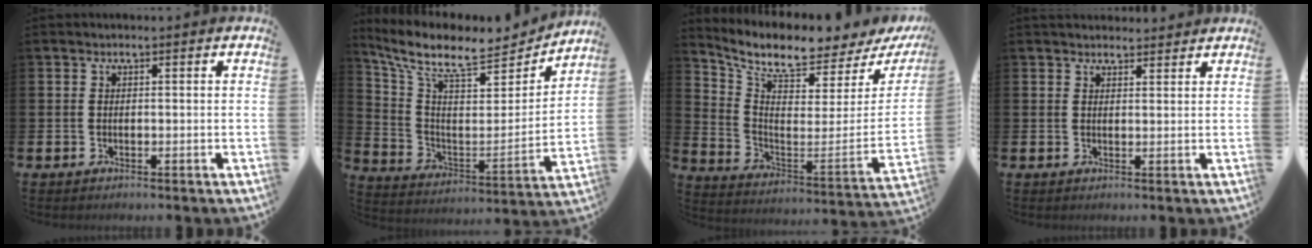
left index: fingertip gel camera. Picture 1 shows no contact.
{"total": 10.8, "force": [9.2, 2.9, 4.9], "torque": [-0.127, -0.066, 0.151]}
{"total": 7.0, "force": [6.3, 1.2, 2.8], "torque": [-0.080, -0.071, 0.099]}
{"total": 2.3, "force": [2.2, 0.7, 0.0], "torque": [0.005, -0.009, 0.039]}